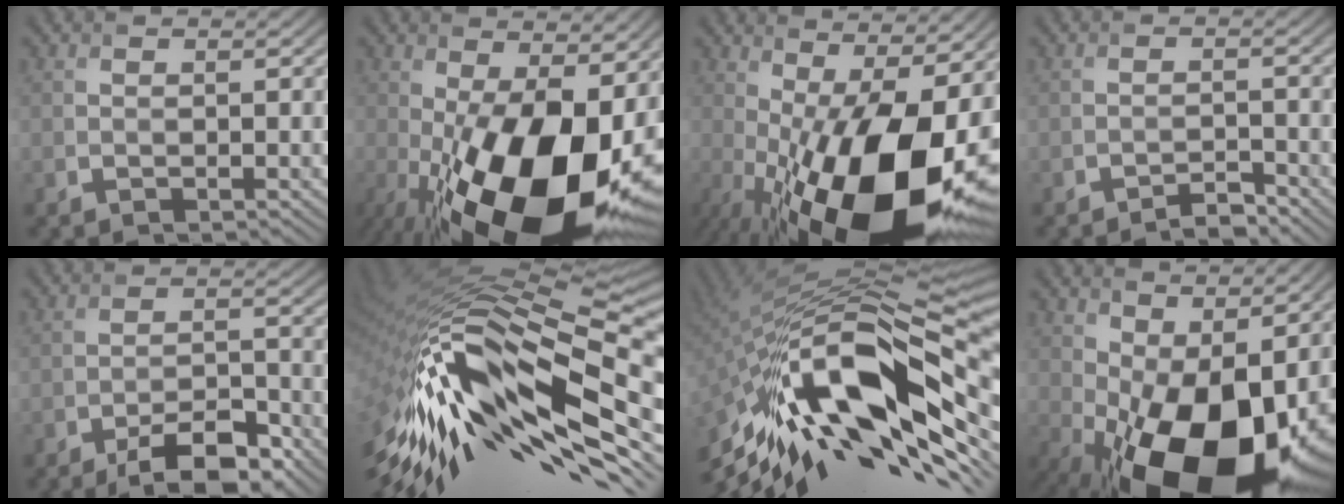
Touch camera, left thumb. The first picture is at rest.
{"total": 21.0, "force": [-4.8, 9.9, 17.9], "torque": [-0.315, -0.033, -0.063]}
{"total": 21.4, "force": [-4.3, 8.7, 19.0], "torque": [-0.307, -0.012, -0.066]}
{"total": 2.0, "force": [-1.8, 0.3, 0.8], "torque": [-0.010, 0.004, -0.036]}
{"total": 7.5, "force": [-5.2, 2.5, 4.7], "torque": [-0.071, 0.002, -0.088]}
{"total": 19.1, "force": [-7.1, 7.2, 16.2], "torque": [-0.324, -0.024, -0.132]}
{"total": 20.0, "force": [-6.1, 6.6, 17.9], "torque": [-0.340, -0.005, -0.125]}
{"total": 18.9, "force": [-2.1, 9.7, 16.2], "torque": [-0.264, -0.023, -0.019]}